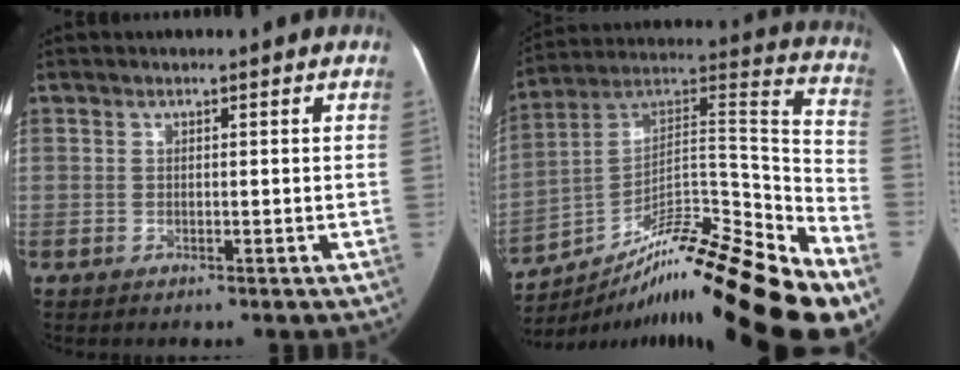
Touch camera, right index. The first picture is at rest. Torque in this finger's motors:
{"motor_torque": [1.07, -1.07, 0.10, -0.01]}